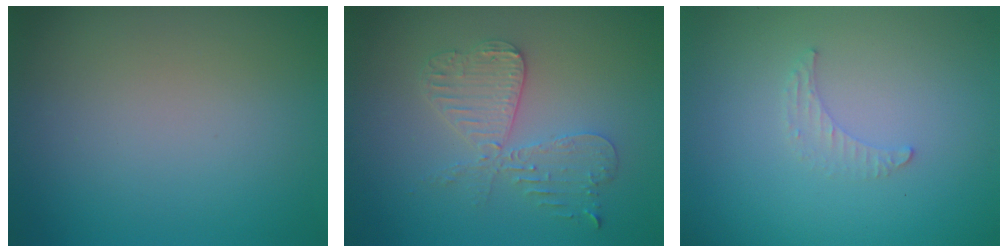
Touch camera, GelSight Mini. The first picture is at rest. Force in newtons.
{"total": 4.2, "press": 3.6, "slide": 2.1}
{"total": 1.1, "press": 1.1, "slide": 0.3}